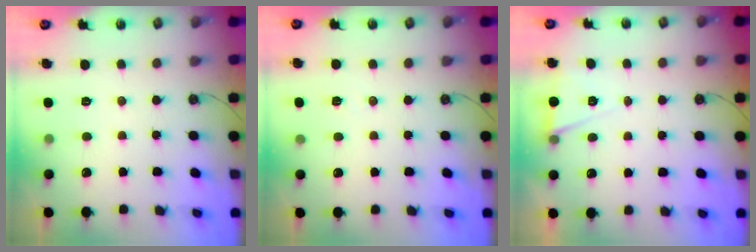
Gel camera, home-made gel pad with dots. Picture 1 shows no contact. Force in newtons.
{"total": 3.3, "press": 3.0, "slide": 1.5}
{"total": 5.7, "press": 3.3, "slide": 4.6}